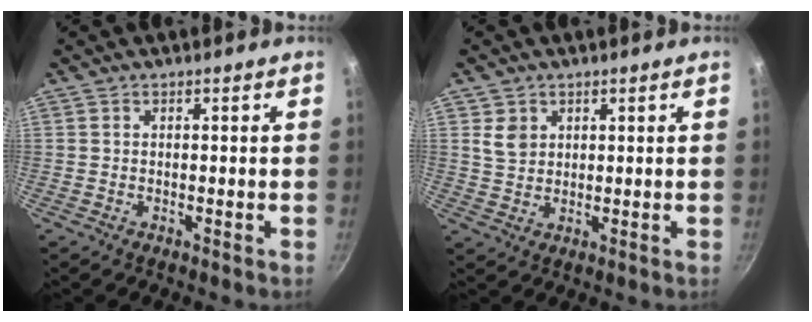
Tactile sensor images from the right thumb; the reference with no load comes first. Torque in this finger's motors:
{"motor_torque": [-0.55, 0.76, 0.24, 0.10, 0.01]}